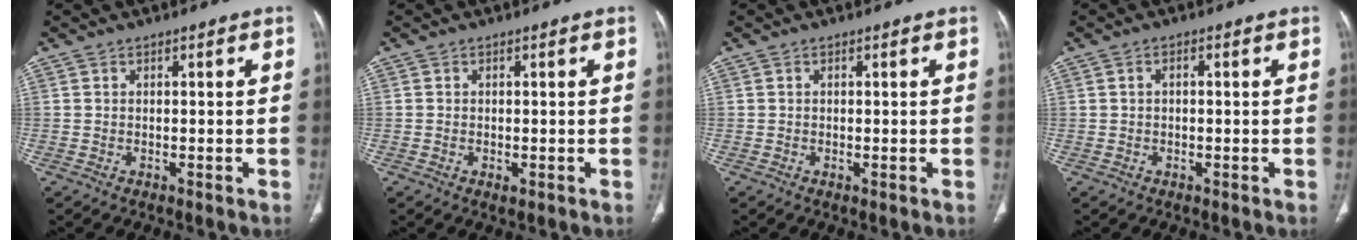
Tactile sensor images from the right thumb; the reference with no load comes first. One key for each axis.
{"total": 0.9, "fx": -0.3, "fy": 0.6, "fz": 0.7, "tx": -0.014, "ty": -0.002, "tz": -0.002}
{"total": 0.9, "fx": -0.2, "fy": 0.6, "fz": 0.7, "tx": -0.016, "ty": 0.002, "tz": 0.001}
{"total": 1.0, "fx": 0.0, "fy": 0.6, "fz": 0.8, "tx": -0.012, "ty": 0.005, "tz": -0.002}